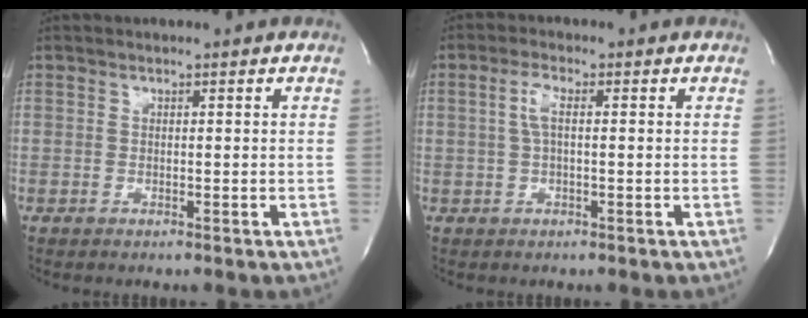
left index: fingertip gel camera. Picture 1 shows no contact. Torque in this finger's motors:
{"motor_torque": [0.15, -0.13, 0.07, 0.06]}